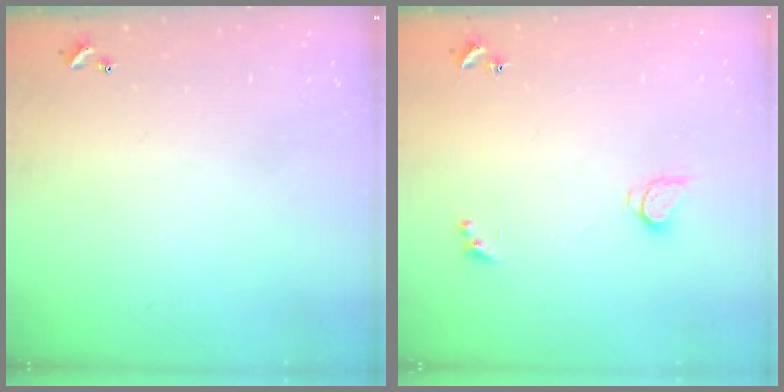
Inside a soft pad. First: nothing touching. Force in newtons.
{"total": 2.9, "press": 2.9, "slide": 0.5}